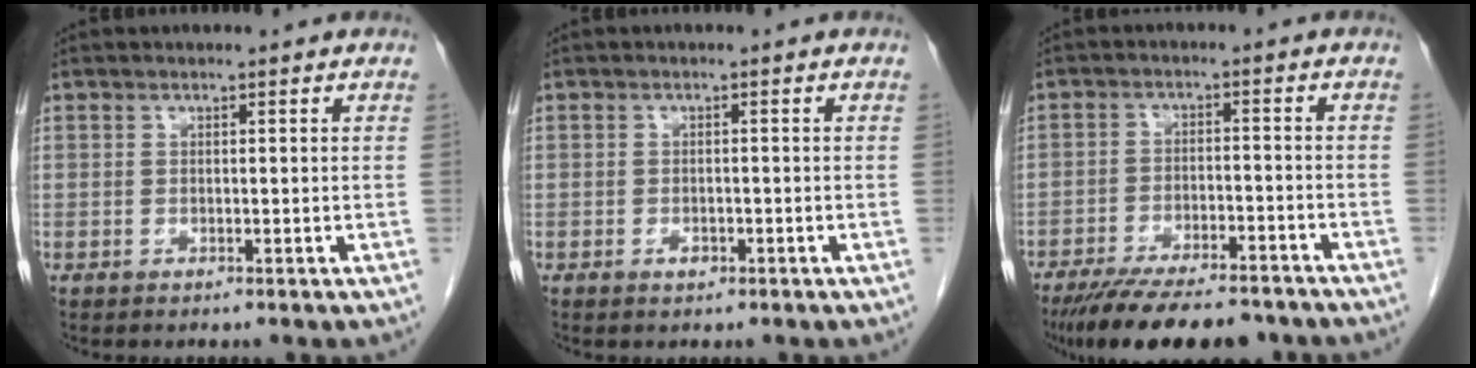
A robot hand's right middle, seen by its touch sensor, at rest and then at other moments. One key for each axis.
{"total": 1.2, "fx": -0.6, "fy": 0.6, "fz": 0.8, "tx": -0.017, "ty": -0.001, "tz": -0.007}
{"total": 15.6, "fx": -13.1, "fy": 3.6, "fz": 7.7, "tx": -0.130, "ty": -0.018, "tz": -0.193}